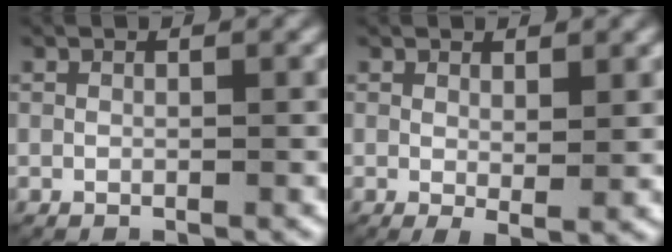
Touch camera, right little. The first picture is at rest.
{"total": 1.7, "force": [0.4, 0.5, 1.6], "torque": [-0.022, -0.013, 0.011]}